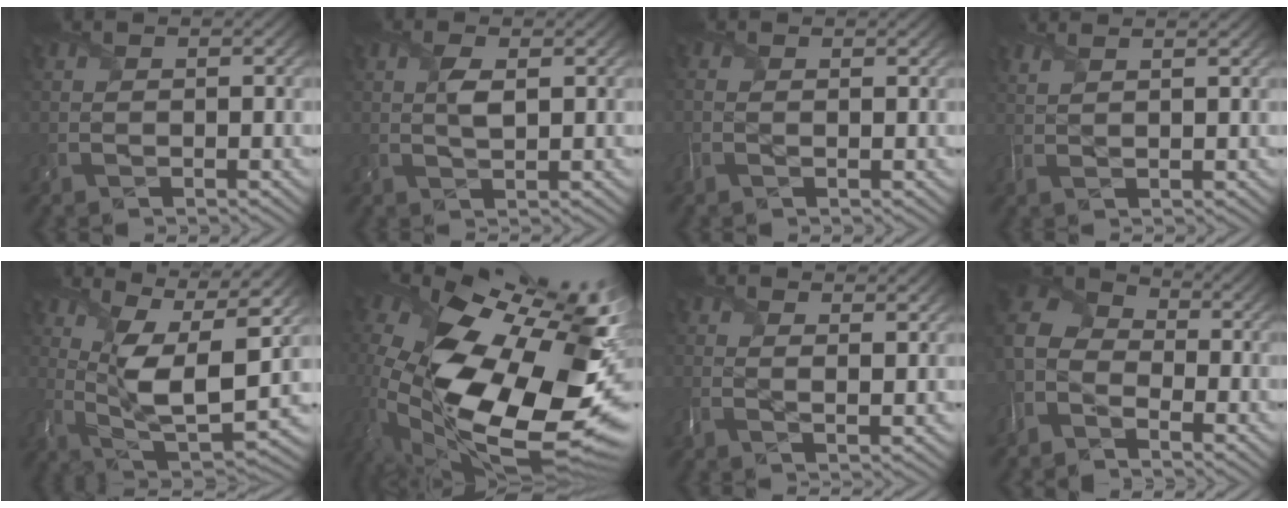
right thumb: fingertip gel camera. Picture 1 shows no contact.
{"total": 2.4, "force": [0.6, 0.9, 2.2], "torque": [-0.048, 0.000, 0.012]}
{"total": 1.3, "force": [0.1, 0.8, 1.0], "torque": [-0.031, -0.002, -0.002]}
{"total": 3.1, "force": [2.1, 0.8, 2.1], "torque": [-0.032, 0.009, 0.020]}
{"total": 13.3, "force": [3.8, 5.5, 11.4], "torque": [-0.219, -0.003, 0.066]}
{"total": 21.0, "force": [-2.0, 11.3, 17.7], "torque": [-0.365, -0.065, -0.012]}
{"total": 2.9, "force": [1.8, 0.8, 2.1], "torque": [-0.044, -0.002, 0.032]}
{"total": 6.9, "force": [-3.4, 4.6, 3.9], "torque": [-0.103, -0.007, -0.088]}